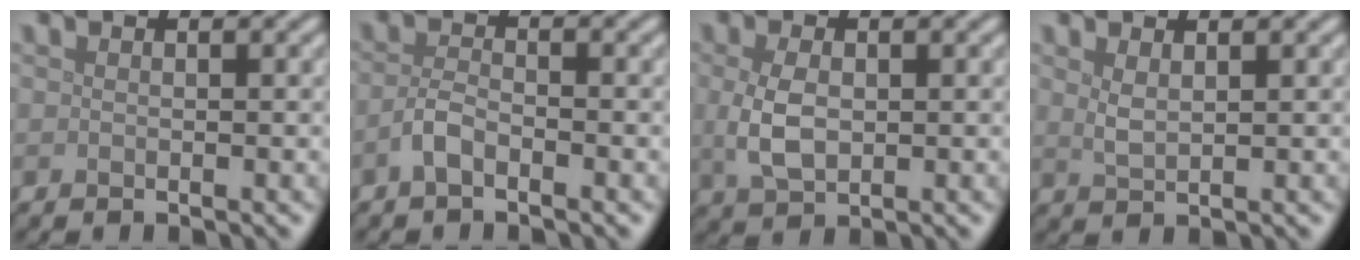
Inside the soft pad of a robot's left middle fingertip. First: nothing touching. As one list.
[{"total": 2.0, "force": [-1.2, 0.8, 1.4], "torque": [-0.031, 0.004, -0.029]}, {"total": 3.6, "force": [0.1, 2.3, 2.8], "torque": [-0.069, -0.001, 0.005]}, {"total": 1.5, "force": [0.9, 0.5, 1.1], "torque": [-0.027, -0.003, 0.021]}]